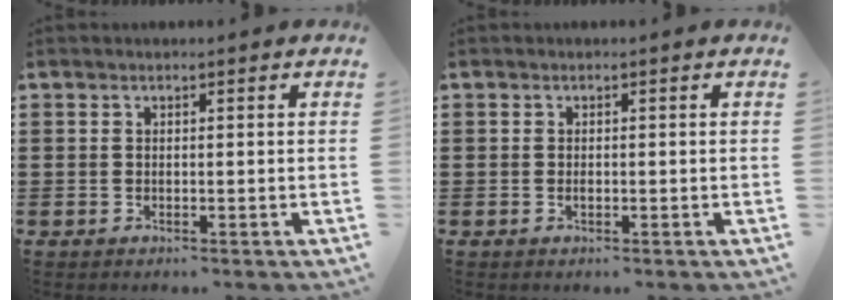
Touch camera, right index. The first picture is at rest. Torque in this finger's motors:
{"motor_torque": [-0.19, 0.08, 0.07, 0.03]}